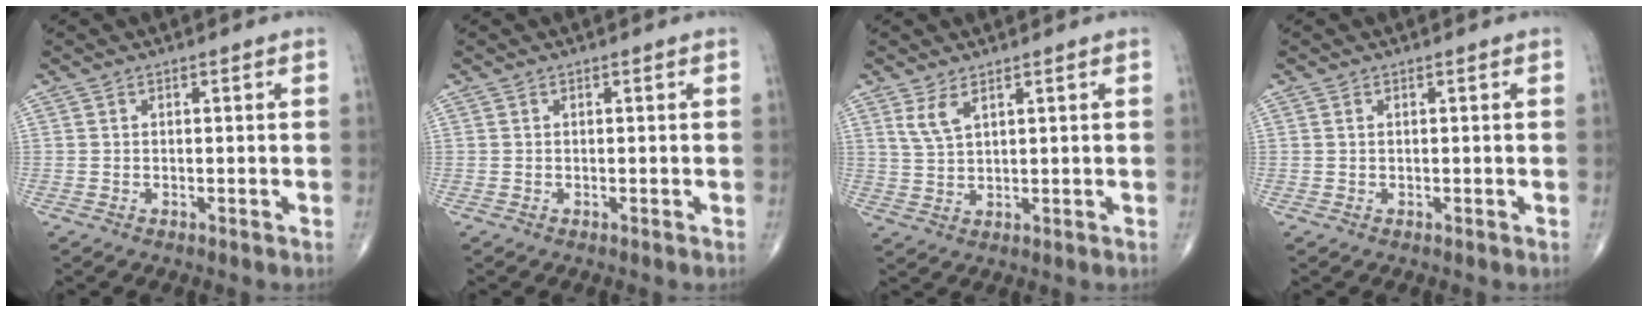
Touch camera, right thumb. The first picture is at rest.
{"total": 0.0}
{"total": 3.6, "force": [2.2, 1.4, 2.6], "torque": [-0.055, -0.009, 0.051]}
{"total": 0.0}